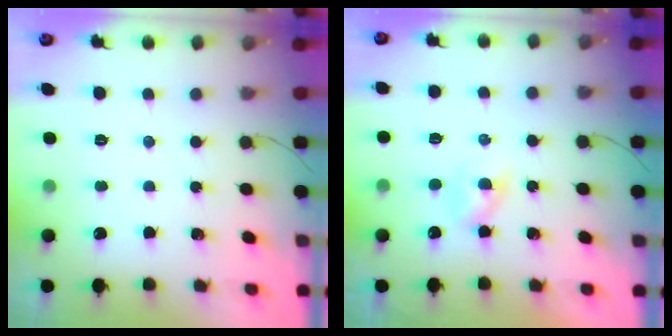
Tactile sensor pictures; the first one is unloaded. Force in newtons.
{"total": 1.7, "press": 1.5, "slide": 0.7}